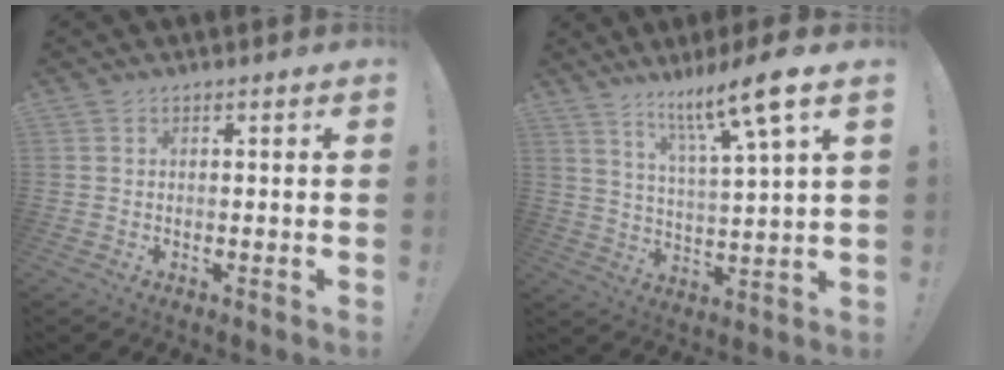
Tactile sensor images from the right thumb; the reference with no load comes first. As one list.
[{"total": 12.7, "force": [8.2, 0.4, 9.7], "torque": [-0.164, -0.048, 0.122]}]